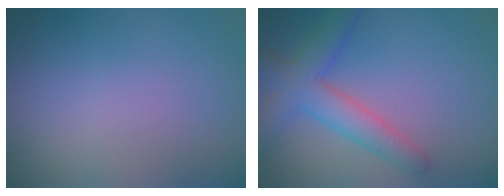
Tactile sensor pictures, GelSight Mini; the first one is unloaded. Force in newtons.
{"total": 4.8, "press": 4.8, "slide": 0.2}